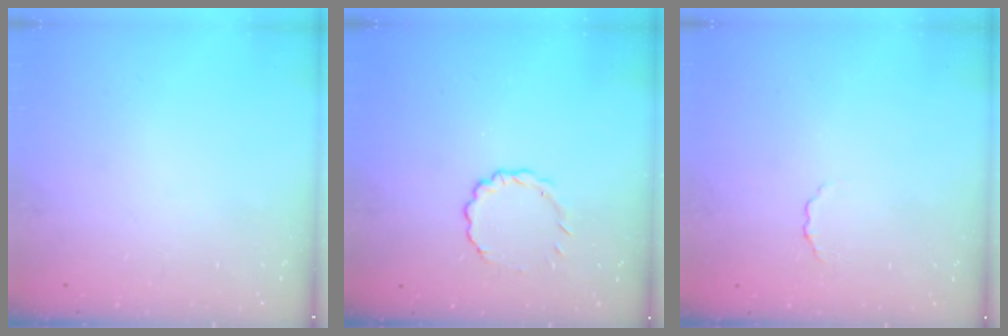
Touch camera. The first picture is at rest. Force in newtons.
{"total": 2.8, "press": 2.7, "slide": 0.9}
{"total": 2.0, "press": 1.9, "slide": 0.4}